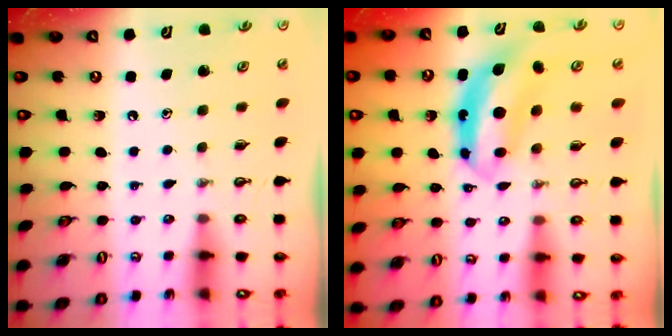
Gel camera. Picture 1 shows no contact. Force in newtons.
{"total": 6.7, "press": 6.6, "slide": 0.8}